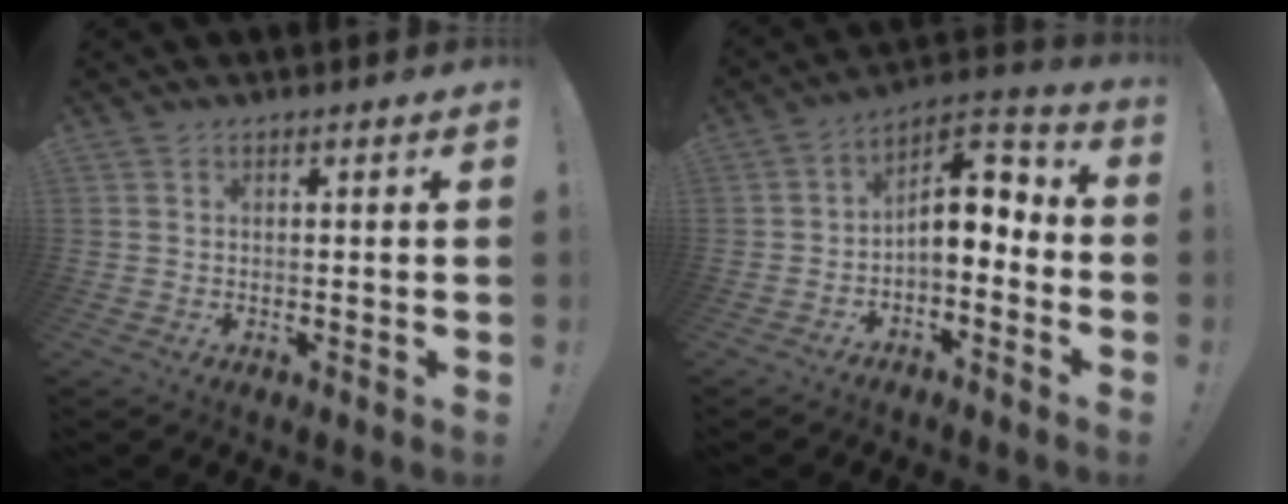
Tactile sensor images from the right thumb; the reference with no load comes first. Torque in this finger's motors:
{"motor_torque": [1.76, 1.72, 1.20, -1.03, 0.10]}